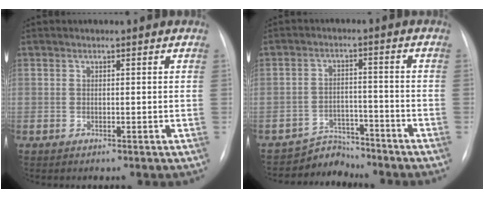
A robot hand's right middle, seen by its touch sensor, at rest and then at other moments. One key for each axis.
{"total": 4.9, "fx": -4.5, "fy": 1.1, "fz": -1.4, "tx": 0.029, "ty": 0.014, "tz": -0.069}